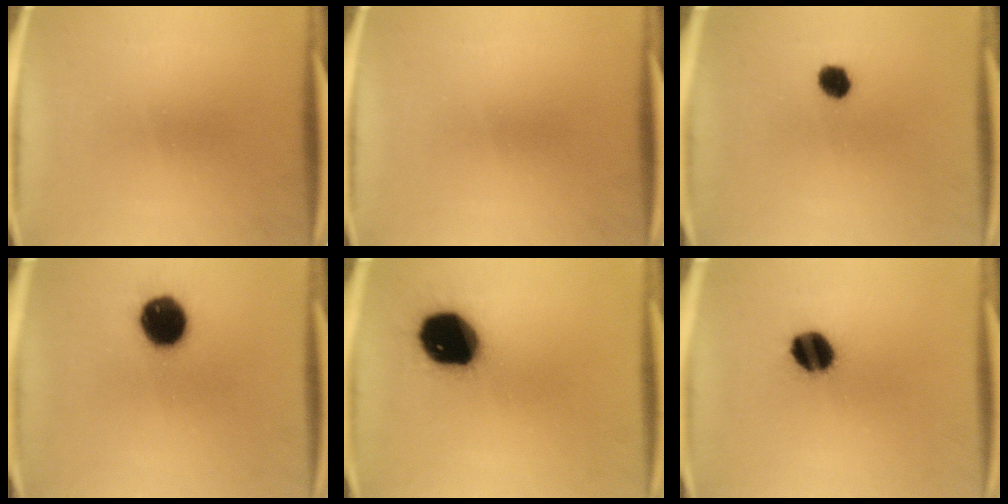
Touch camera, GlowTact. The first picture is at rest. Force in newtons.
{"total": 0.0}
{"total": 3.9}
{"total": 12.5}
{"total": 19.1}
{"total": 9.8}